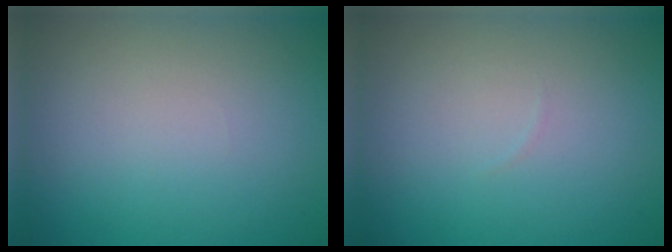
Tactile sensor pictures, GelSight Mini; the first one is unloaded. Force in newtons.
{"total": 0.0}